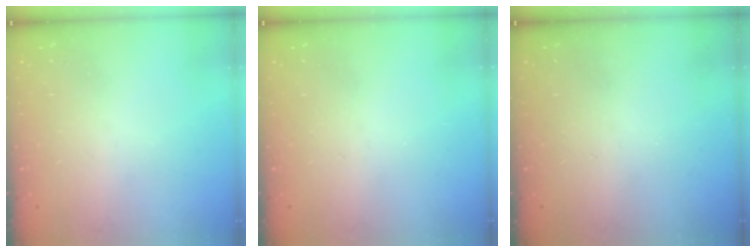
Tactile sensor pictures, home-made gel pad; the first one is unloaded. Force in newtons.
{"total": 0.0}
{"total": 0.0}